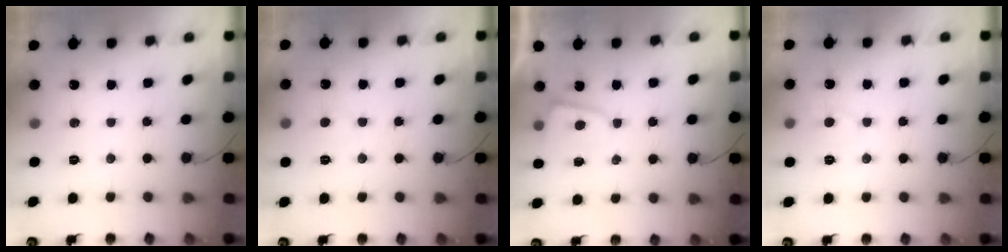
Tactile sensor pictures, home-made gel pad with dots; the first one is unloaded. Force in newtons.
{"total": 2.3, "press": 2.3, "slide": 0.2}
{"total": 2.2, "press": 2.2, "slide": 0.3}
{"total": 5.6, "press": 5.6, "slide": 0.3}